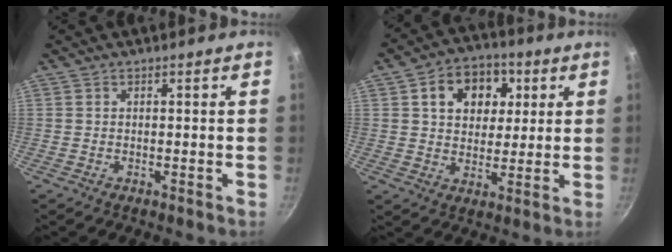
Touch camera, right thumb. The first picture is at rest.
{"total": 12.1, "force": [3.9, 9.2, 6.8], "torque": [-0.071, 0.001, 0.054]}